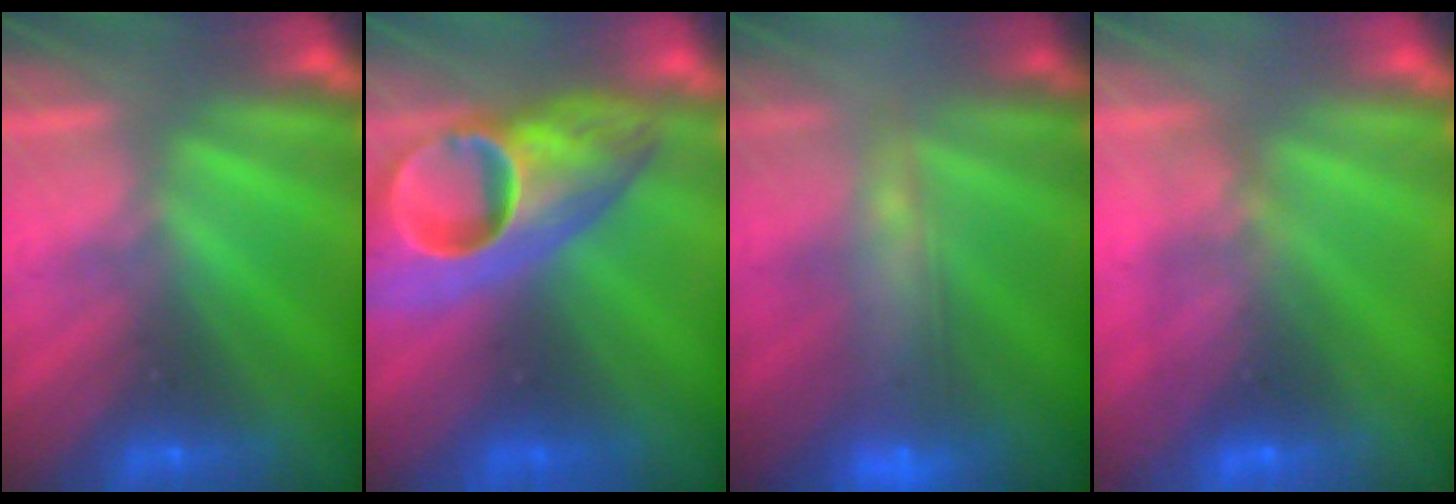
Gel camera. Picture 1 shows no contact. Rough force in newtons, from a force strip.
{"total": 9.0}
{"total": 7.1}
{"total": 7.5}